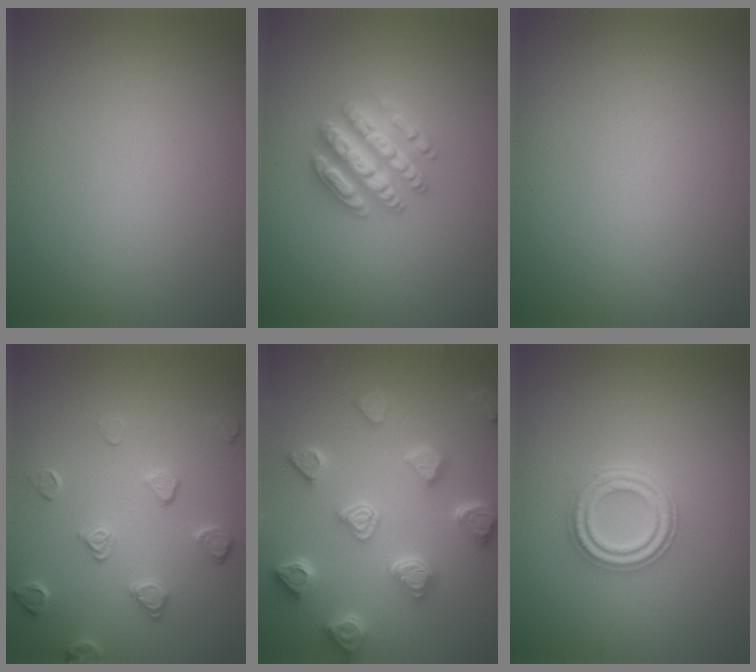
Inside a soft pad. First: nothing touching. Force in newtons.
{"total": 4.8, "press": 4.7, "slide": 0.8}
{"total": 0.0}
{"total": 2.4, "press": 1.9, "slide": 1.4}
{"total": 6.5, "press": 5.3, "slide": 3.9}
{"total": 3.6, "press": 3.0, "slide": 2.0}